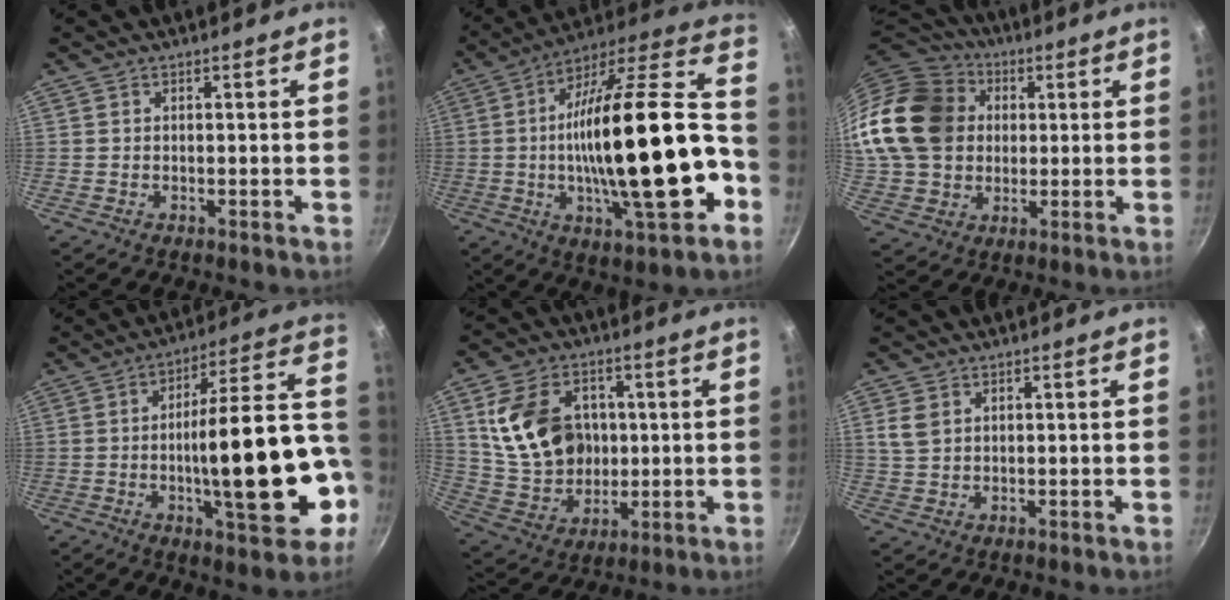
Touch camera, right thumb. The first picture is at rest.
{"total": 28.6, "force": [-5.7, 9.3, 26.4], "torque": [-0.386, 0.030, -0.088]}
{"total": 21.3, "force": [3.7, 17.5, 11.7], "torque": [-0.209, 0.027, 0.072]}
{"total": 23.6, "force": [-4.7, 7.6, 21.9], "torque": [-0.291, 0.037, -0.059]}
{"total": 17.4, "force": [3.1, 13.5, 10.6], "torque": [-0.170, -0.003, 0.068]}
{"total": 3.8, "force": [1.4, 2.8, 2.1], "torque": [-0.034, 0.001, 0.031]}